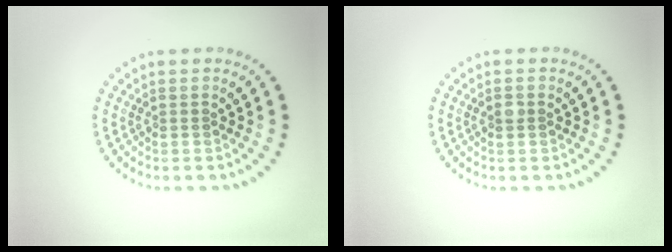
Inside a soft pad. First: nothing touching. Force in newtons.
{"total": 0.9, "press": 0.9, "slide": 0.0}